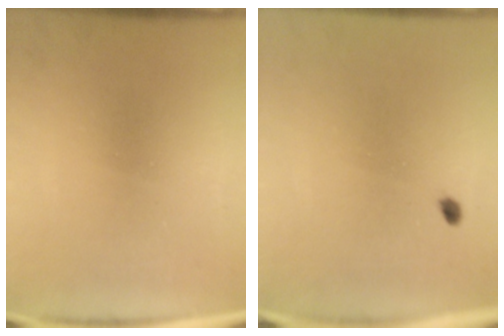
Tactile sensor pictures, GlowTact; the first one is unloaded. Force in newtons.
{"total": 1.6}